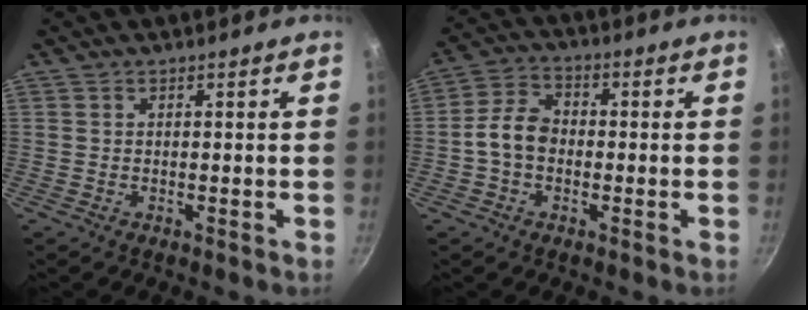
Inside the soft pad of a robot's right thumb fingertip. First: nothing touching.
{"total": 6.8, "force": [-0.9, 4.9, 4.6], "torque": [-0.072, 0.027, -0.031]}